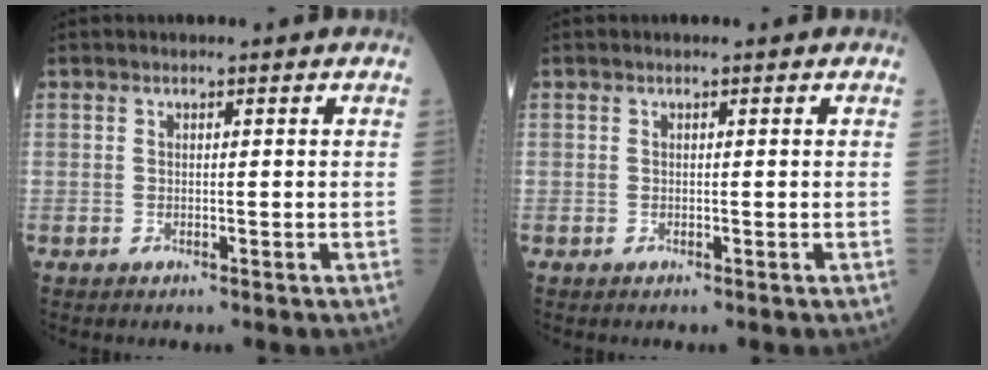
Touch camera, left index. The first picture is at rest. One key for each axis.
{"total": 0.0}